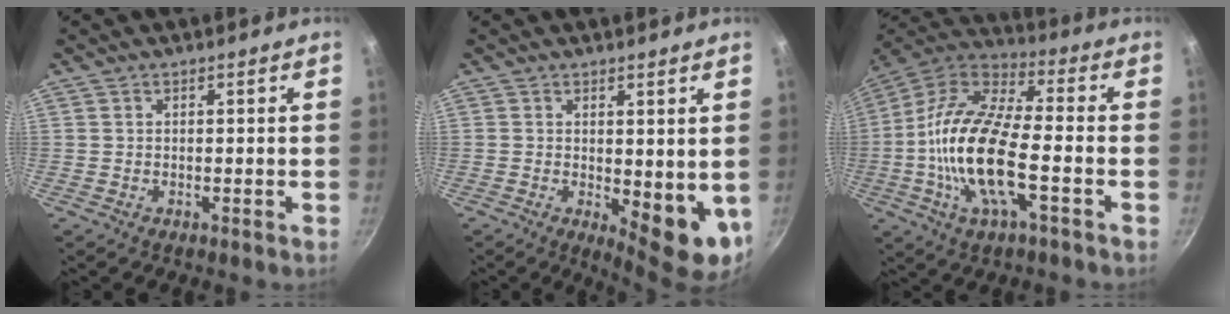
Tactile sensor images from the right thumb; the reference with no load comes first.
{"total": 8.8, "force": [0.1, 3.7, 8.0], "torque": [-0.086, -0.015, 0.011]}
{"total": 19.7, "force": [-4.2, 7.7, 17.7], "torque": [-0.346, 0.034, -0.099]}